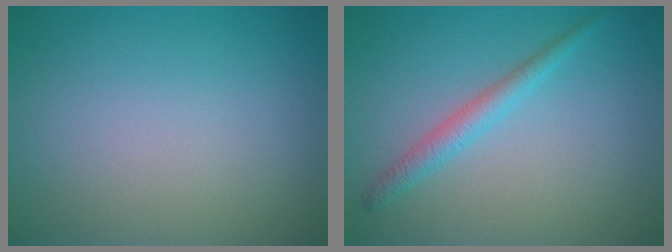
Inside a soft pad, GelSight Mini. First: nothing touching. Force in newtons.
{"total": 2.2, "press": 2.2, "slide": 0.1}